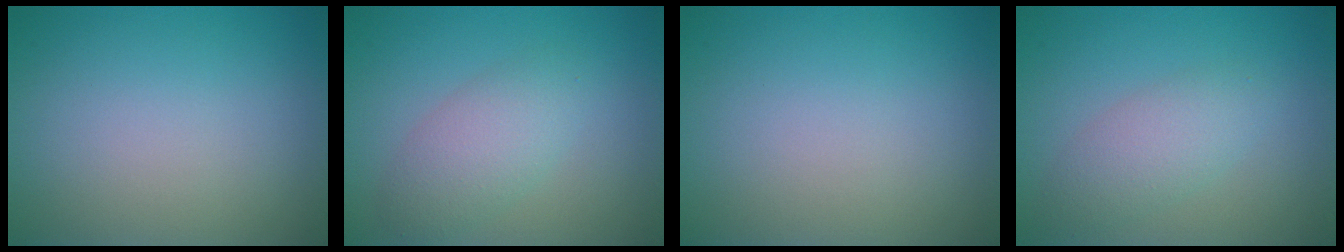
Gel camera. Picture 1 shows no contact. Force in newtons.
{"total": 3.3, "press": 3.3, "slide": 0.2}
{"total": 0.0}
{"total": 2.8, "press": 2.8, "slide": 0.0}